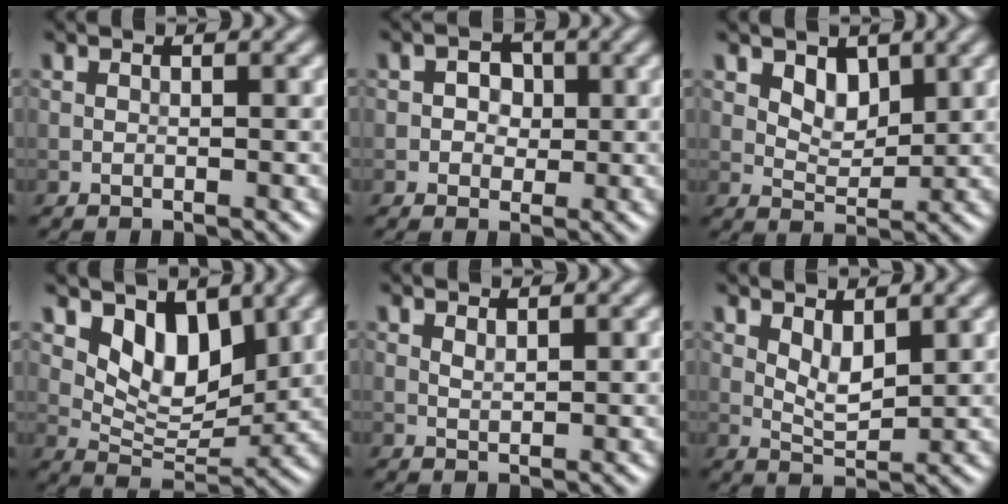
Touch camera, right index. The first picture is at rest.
{"total": 2.2, "force": [0.2, 1.9, 1.0], "torque": [0.002, 0.001, -0.009]}
{"total": 2.5, "force": [1.4, 1.5, 1.5], "torque": [-0.026, -0.010, 0.025]}
{"total": 5.3, "force": [2.6, 3.0, 3.5], "torque": [-0.061, -0.020, 0.044]}
{"total": 0.7, "force": [0.5, 0.2, 0.4], "torque": [-0.013, -0.003, 0.012]}
{"total": 2.6, "force": [1.2, 1.1, 2.0], "torque": [-0.040, -0.005, 0.026]}